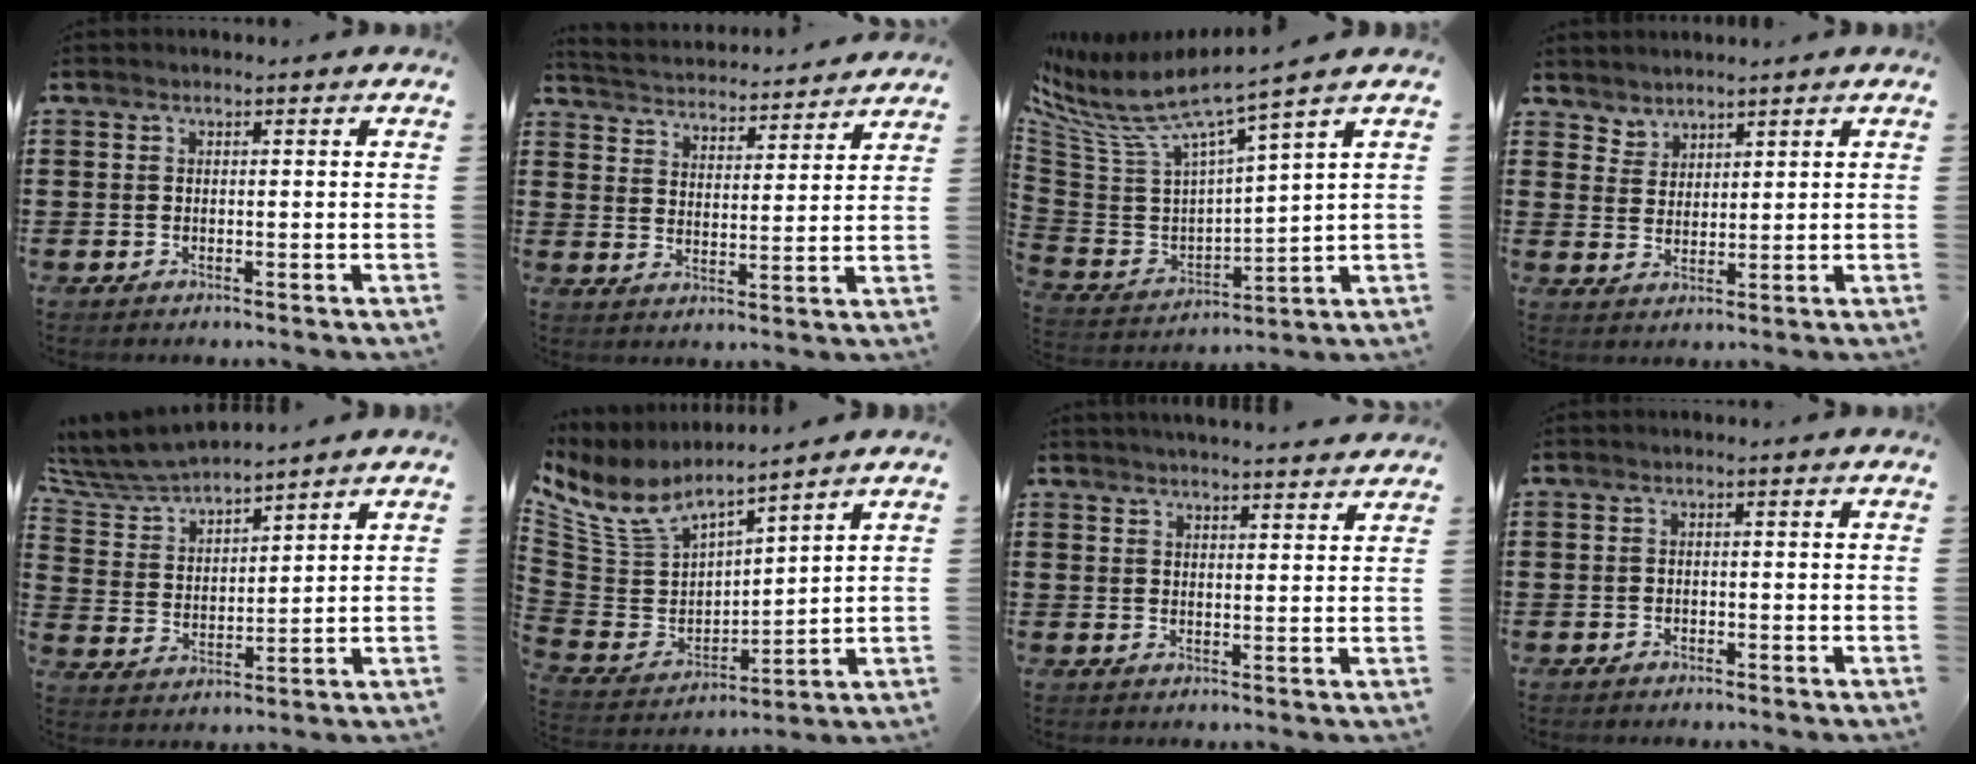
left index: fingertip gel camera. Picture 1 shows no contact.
{"total": 3.5, "force": [3.5, -0.3, -0.4], "torque": [-0.016, -0.032, 0.054]}
{"total": 7.2, "force": [5.1, 0.7, 5.0], "torque": [-0.125, -0.047, 0.077]}
{"total": 2.9, "force": [2.7, 0.9, -0.5], "torque": [-0.001, -0.004, 0.052]}
{"total": 6.4, "force": [6.2, 0.8, 1.4], "torque": [-0.059, -0.032, 0.109]}
{"total": 7.6, "force": [6.2, 2.9, 3.1], "torque": [-0.095, -0.038, 0.110]}
{"total": 3.0, "force": [2.9, -0.5, 0.3], "torque": [-0.014, -0.012, 0.054]}
{"total": 0.7, "force": [-0.6, 0.3, 0.0], "torque": [-0.003, 0.003, -0.015]}